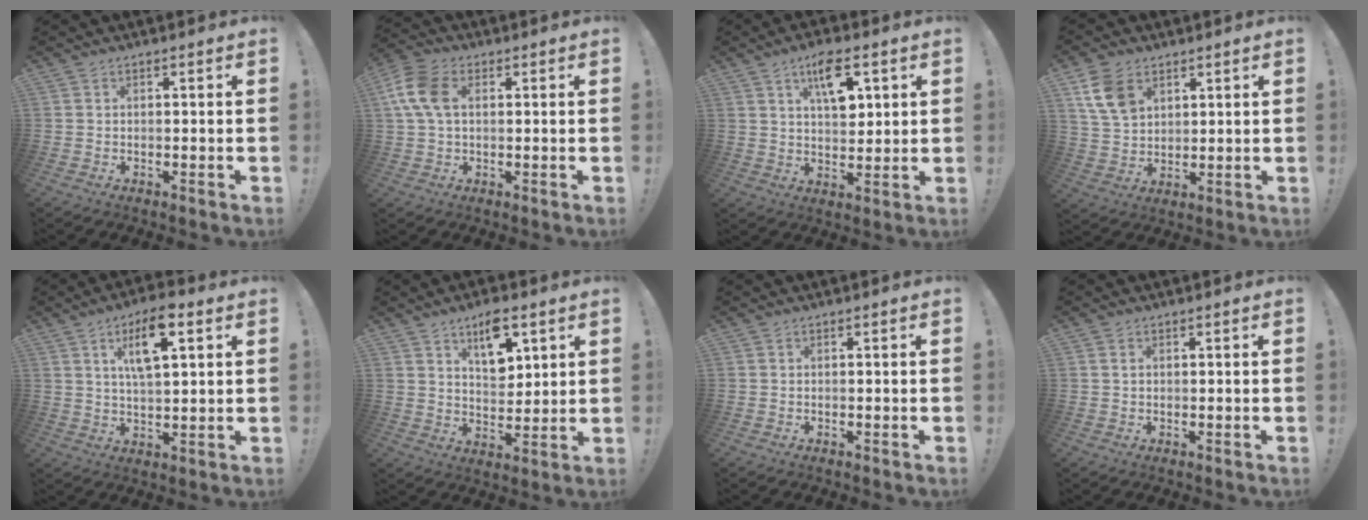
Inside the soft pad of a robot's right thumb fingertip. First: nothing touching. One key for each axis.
{"total": 10.8, "fx": 2.3, "fy": 7.2, "fz": 7.8, "tx": -0.168, "ty": 0.009, "tz": 0.047}
{"total": 11.4, "fx": 5.0, "fy": 5.5, "fz": 8.7, "tx": -0.127, "ty": -0.009, "tz": 0.084}
{"total": 10.7, "fx": 5.4, "fy": 7.2, "fz": 5.7, "tx": -0.112, "ty": -0.009, "tz": 0.109}
{"total": 11.0, "fx": 4.8, "fy": 4.2, "fz": 9.0, "tx": -0.139, "ty": -0.005, "tz": 0.080}
{"total": 11.0, "fx": 6.0, "fy": 5.6, "fz": 7.3, "tx": -0.101, "ty": -0.026, "tz": 0.104}
{"total": 0.0}
{"total": 0.8, "fx": 0.3, "fy": 0.6, "fz": 0.4, "tx": -0.007, "ty": 0.002, "tz": 0.006}